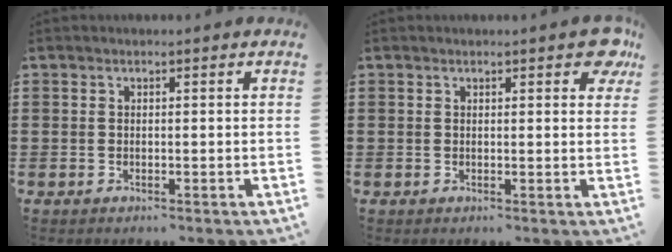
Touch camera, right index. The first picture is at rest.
{"total": 2.4, "force": [1.4, 0.9, 1.7], "torque": [-0.013, -0.002, 0.019]}